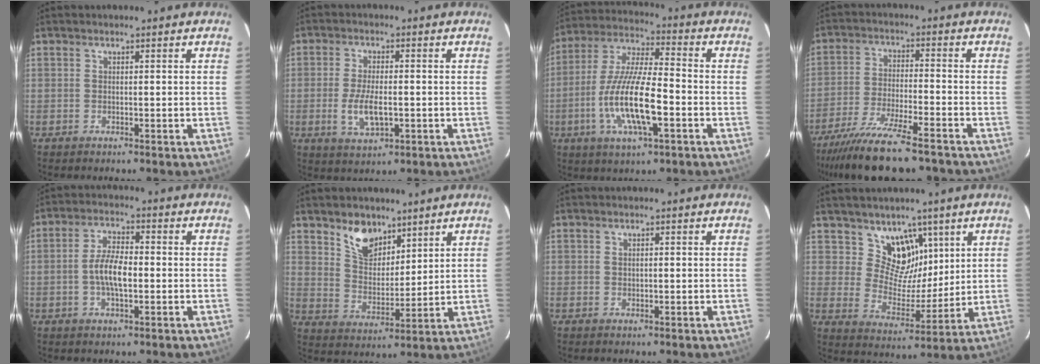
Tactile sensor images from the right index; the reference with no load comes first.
{"total": 6.8, "force": [-1.6, 3.0, 6.0], "torque": [-0.122, -0.010, -0.025]}
{"total": 15.5, "force": [-4.8, 4.0, 14.2], "torque": [-0.288, -0.011, -0.091]}
{"total": 16.3, "force": [-13.4, 2.9, 8.9], "torque": [-0.188, -0.031, -0.226]}
{"total": 6.5, "force": [-1.1, 2.5, 5.9], "torque": [-0.116, 0.008, -0.020]}
{"total": 8.8, "force": [6.2, 4.9, 3.9], "torque": [-0.064, 0.007, 0.120]}
{"total": 0.8, "force": [0.2, 0.5, 0.5], "torque": [-0.009, 0.004, 0.004]}
{"total": 9.7, "force": [6.1, 7.0, 2.9], "torque": [-0.036, -0.014, 0.113]}